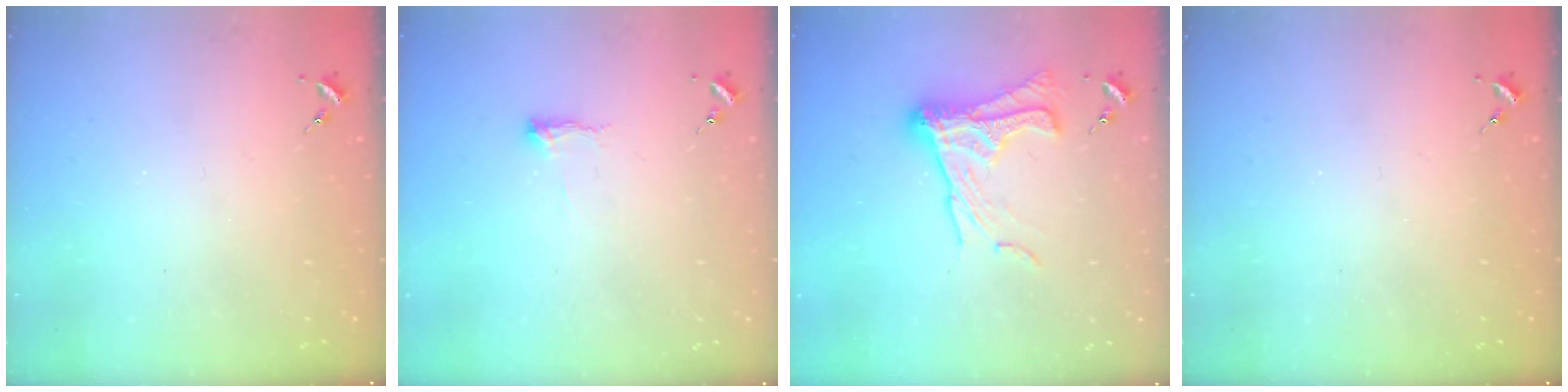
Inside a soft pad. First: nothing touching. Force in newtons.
{"total": 5.5, "press": 5.4, "slide": 0.9}
{"total": 15.5, "press": 15.5, "slide": 0.8}
{"total": 0.0}